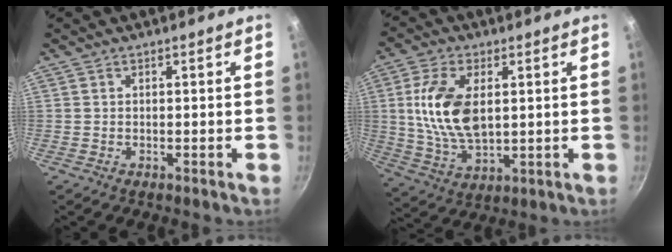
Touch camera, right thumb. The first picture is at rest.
{"total": 13.9, "force": [2.3, 7.6, 11.4], "torque": [-0.213, -0.011, 0.048]}